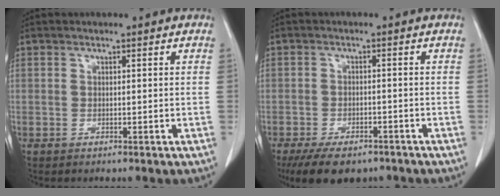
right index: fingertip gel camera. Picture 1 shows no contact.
{"total": 9.3, "force": [-7.0, 4.4, 4.4], "torque": [-0.065, -0.003, -0.104]}